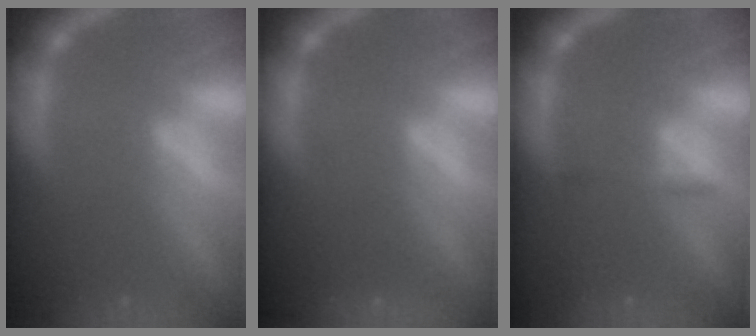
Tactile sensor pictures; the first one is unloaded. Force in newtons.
{"total": 7.4}
{"total": 1.4}